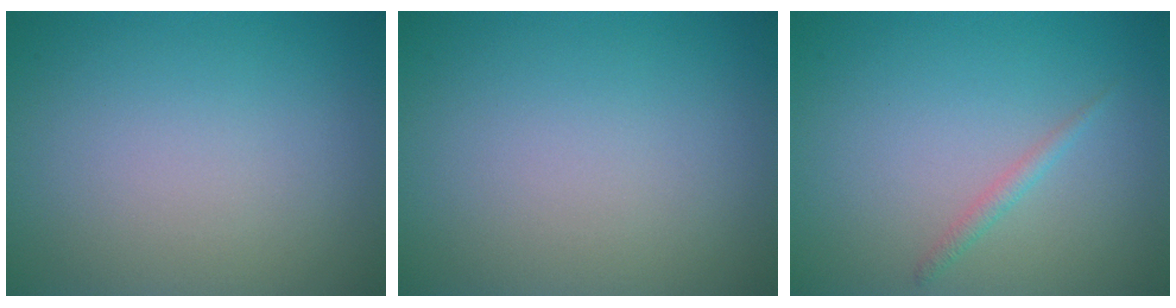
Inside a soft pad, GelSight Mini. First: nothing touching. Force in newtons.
{"total": 0.0}
{"total": 1.0, "press": 1.0, "slide": 0.1}